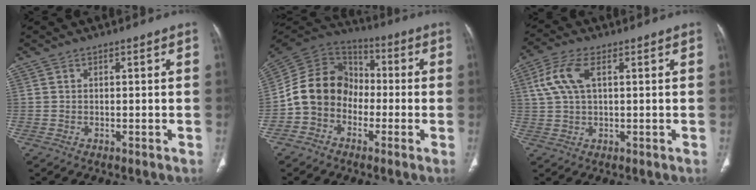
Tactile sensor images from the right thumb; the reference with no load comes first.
{"total": 13.1, "force": [-3.0, 10.9, 6.8], "torque": [-0.108, 0.049, -0.068]}
{"total": 7.3, "force": [2.1, 3.5, 6.0], "torque": [-0.144, 0.014, 0.044]}